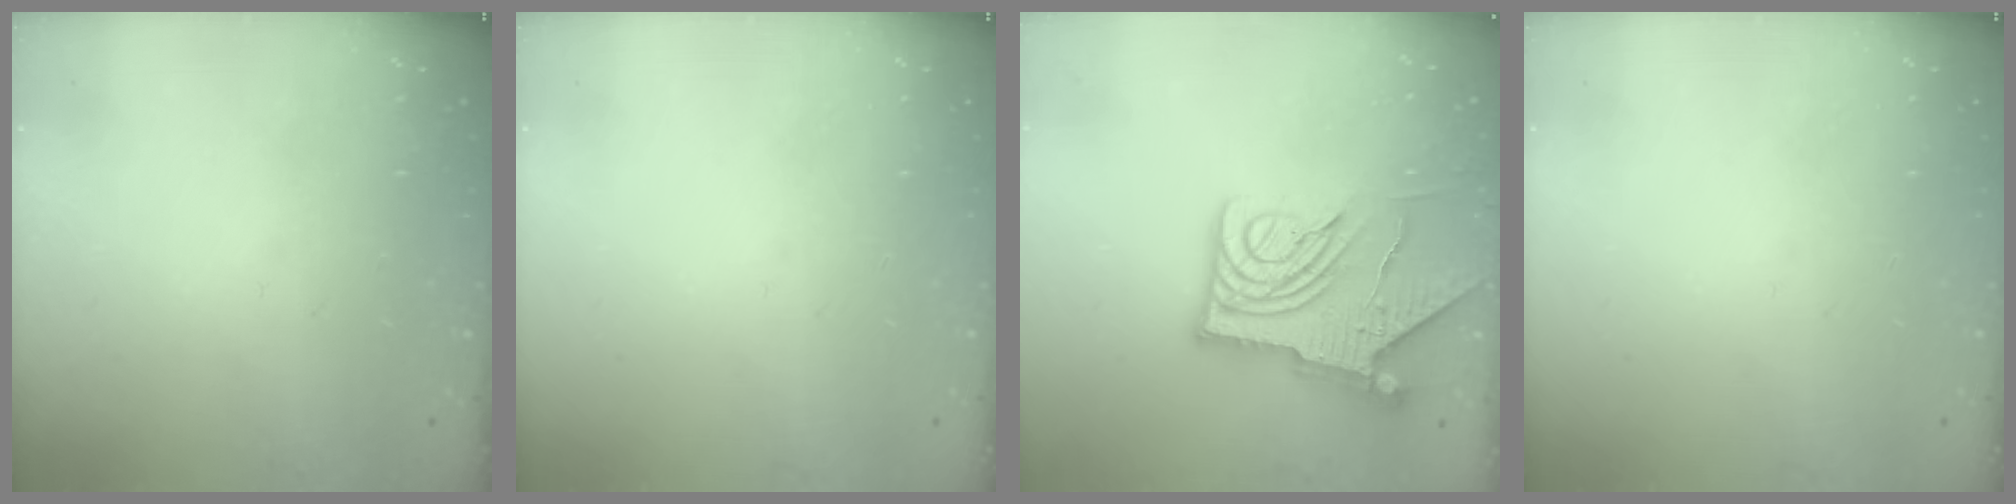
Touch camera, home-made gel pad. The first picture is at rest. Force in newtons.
{"total": 0.0}
{"total": 13.5, "press": 13.4, "slide": 1.6}
{"total": 0.0}